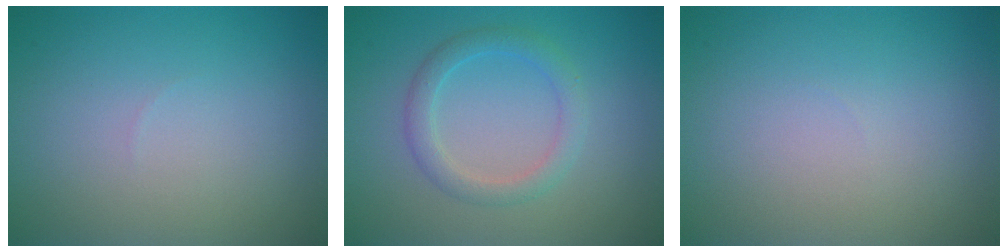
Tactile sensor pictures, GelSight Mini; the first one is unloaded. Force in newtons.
{"total": 2.4, "press": 2.4, "slide": 0.1}
{"total": 0.0}